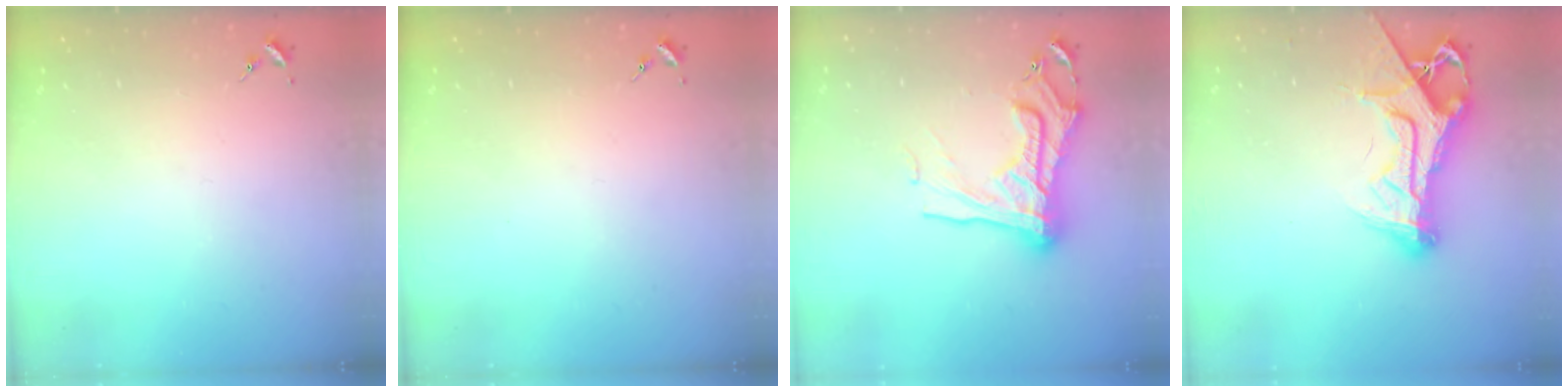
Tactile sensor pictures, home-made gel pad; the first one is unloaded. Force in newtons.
{"total": 0.0}
{"total": 19.3, "press": 19.2, "slide": 1.8}
{"total": 15.8, "press": 15.7, "slide": 1.5}